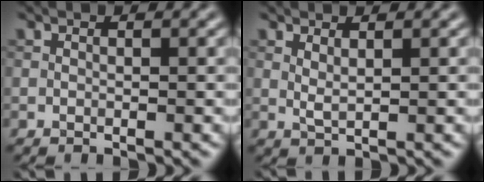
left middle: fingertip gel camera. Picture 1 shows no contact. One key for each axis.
{"total": 1.1, "fx": 0.7, "fy": 0.2, "fz": 0.8, "tx": -0.022, "ty": -0.002, "tz": 0.015}